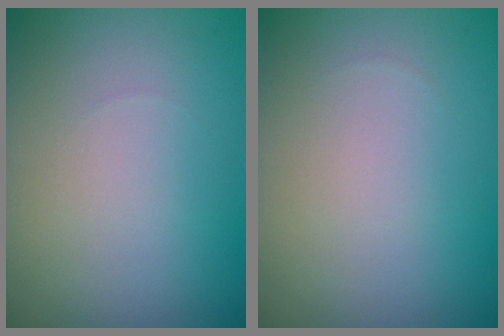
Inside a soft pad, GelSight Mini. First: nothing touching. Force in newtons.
{"total": 0.0}